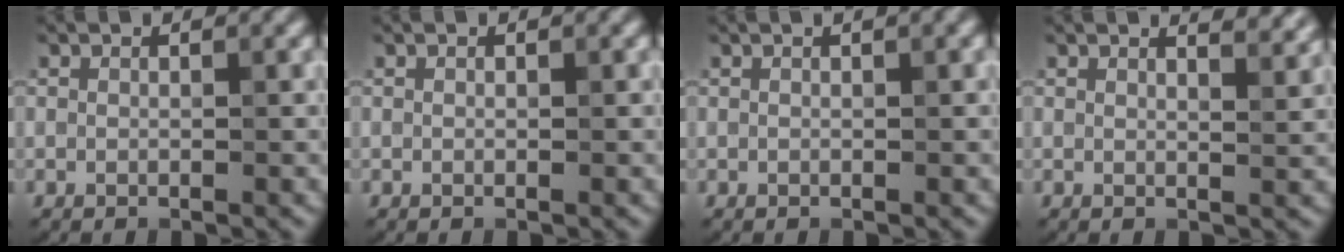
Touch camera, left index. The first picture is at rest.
{"total": 0.0}
{"total": 1.0, "force": [0.4, 0.2, 1.0], "torque": [-0.016, 0.004, 0.002]}
{"total": 3.1, "force": [2.5, 0.9, 1.4], "torque": [-0.006, 0.008, 0.021]}